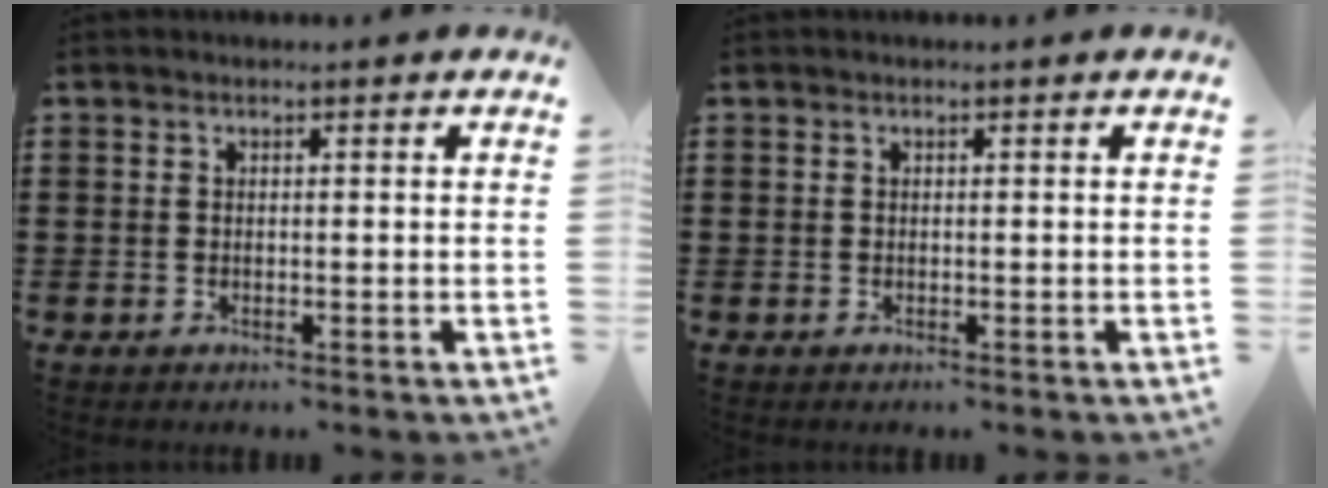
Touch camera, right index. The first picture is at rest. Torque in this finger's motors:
{"motor_torque": [0.00, 0.00, 0.00, -0.01]}